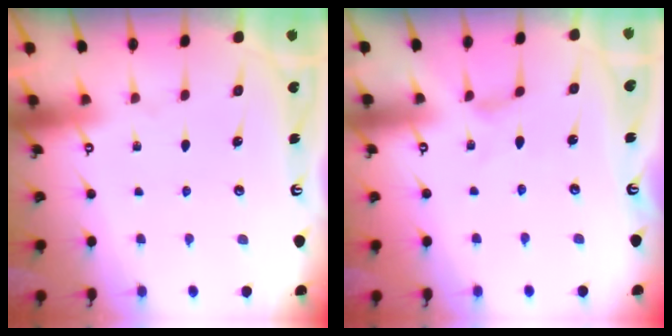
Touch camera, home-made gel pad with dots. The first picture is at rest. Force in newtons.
{"total": 0.0}